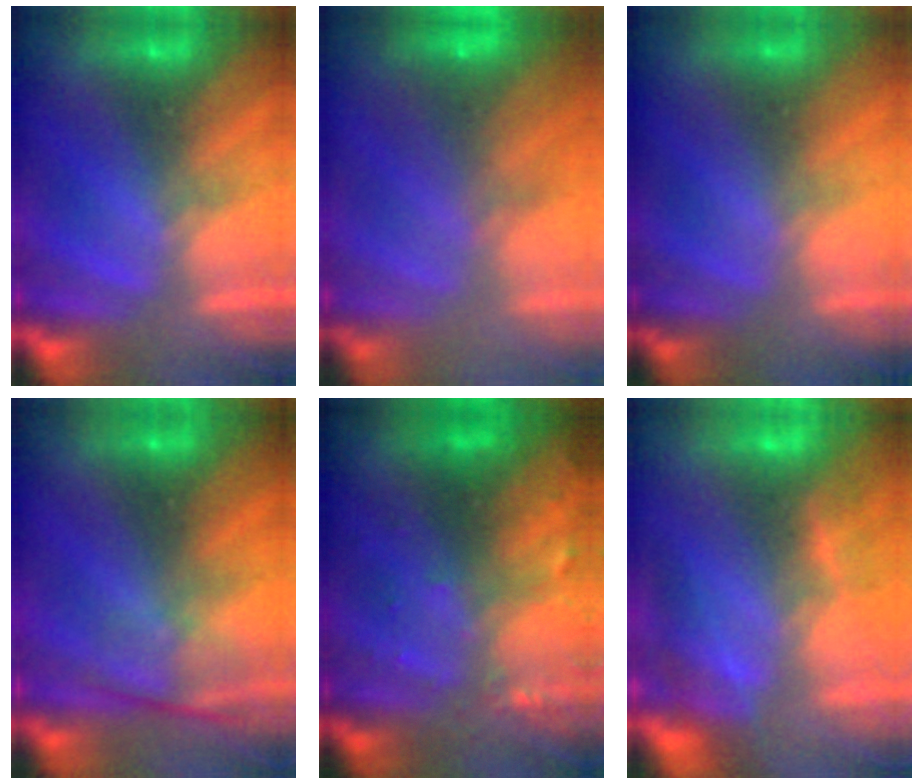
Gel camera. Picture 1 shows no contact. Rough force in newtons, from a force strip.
{"total": 9.1}
{"total": 2.4}
{"total": 2.4}
{"total": 6.3}
{"total": 11.1}